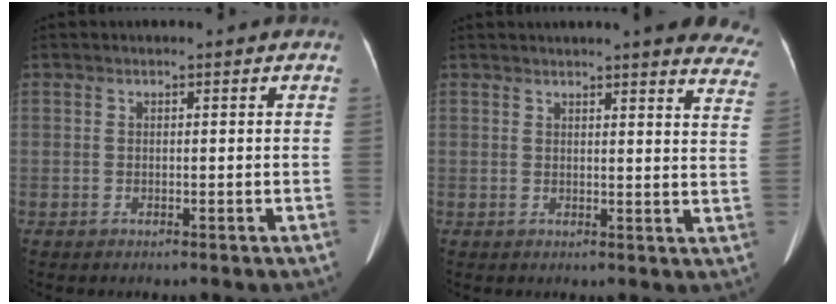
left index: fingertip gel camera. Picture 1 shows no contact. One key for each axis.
{"total": 17.2, "fx": 15.8, "fy": 2.0, "fz": 6.5, "tx": -0.061, "ty": -0.050, "tz": 0.157}